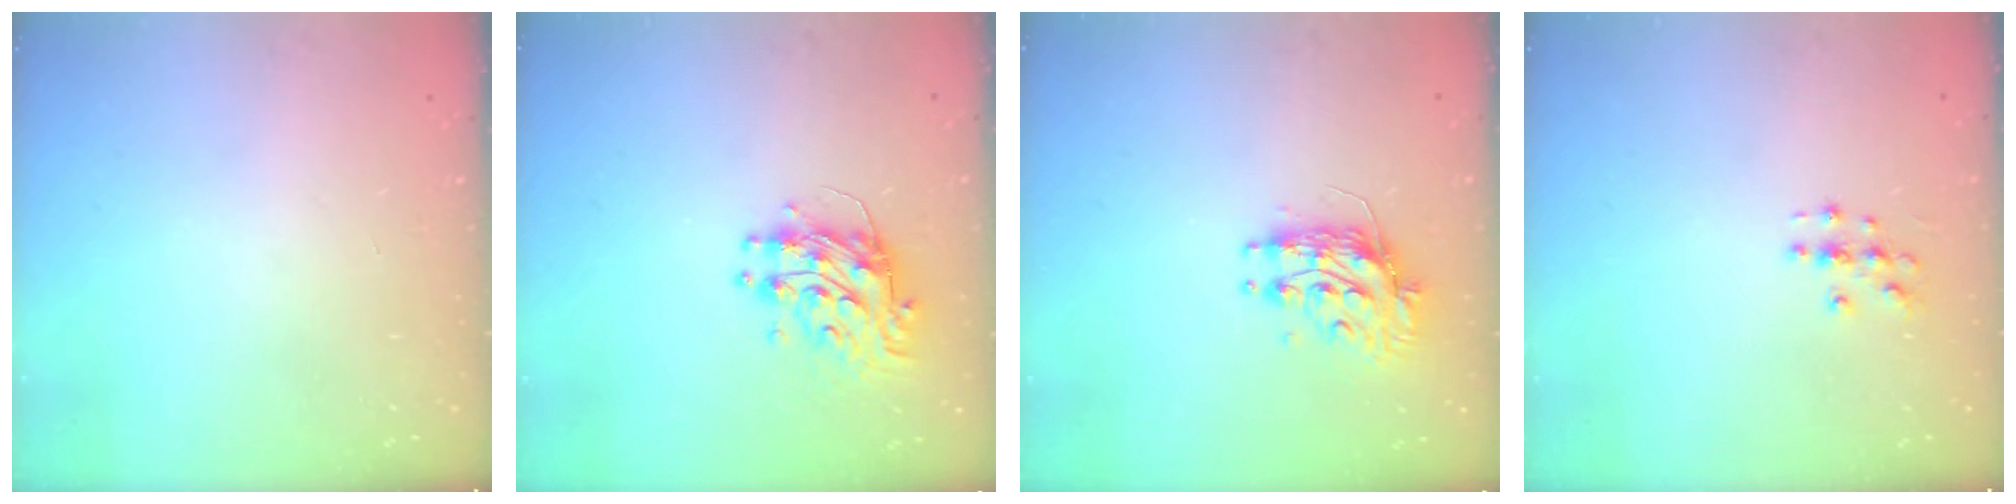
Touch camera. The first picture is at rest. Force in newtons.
{"total": 9.8, "press": 9.8, "slide": 1.1}
{"total": 9.2, "press": 9.2, "slide": 0.7}
{"total": 3.0, "press": 3.0, "slide": 0.3}